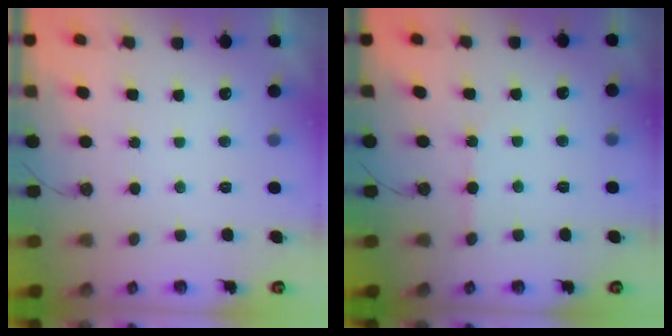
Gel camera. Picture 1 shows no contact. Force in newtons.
{"total": 2.8, "press": 2.8, "slide": 0.4}